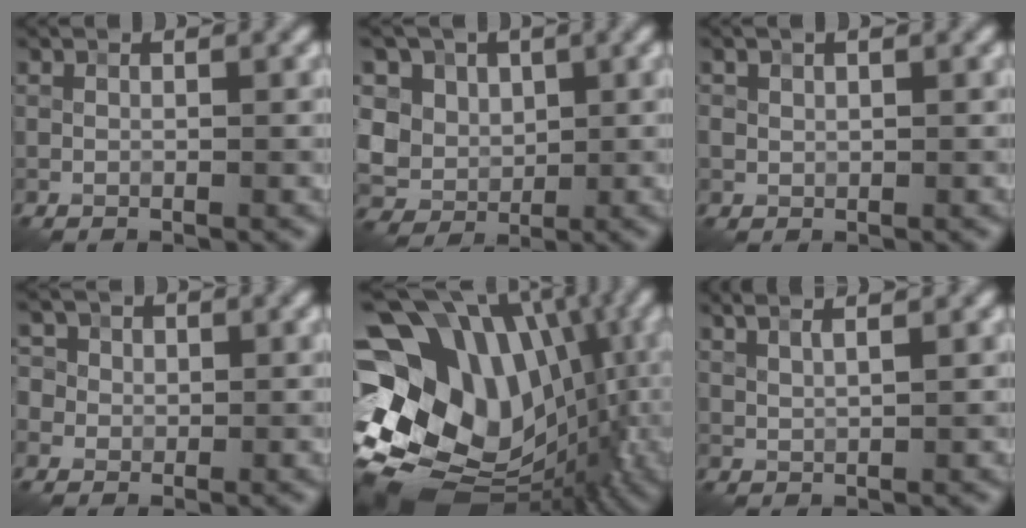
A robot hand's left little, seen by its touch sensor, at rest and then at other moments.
{"total": 7.6, "force": [1.7, 6.5, 3.5], "torque": [-0.060, 0.020, 0.004]}
{"total": 1.4, "force": [0.6, 1.0, 0.8], "torque": [-0.016, 0.004, 0.012]}
{"total": 4.7, "force": [1.5, 4.2, 1.7], "torque": [-0.022, 0.030, 0.002]}
{"total": 18.9, "force": [-0.5, 15.4, 11.1], "torque": [-0.164, -0.010, 0.020]}
{"total": 4.8, "force": [3.2, 1.8, 3.0], "torque": [-0.037, 0.040, 0.026]}